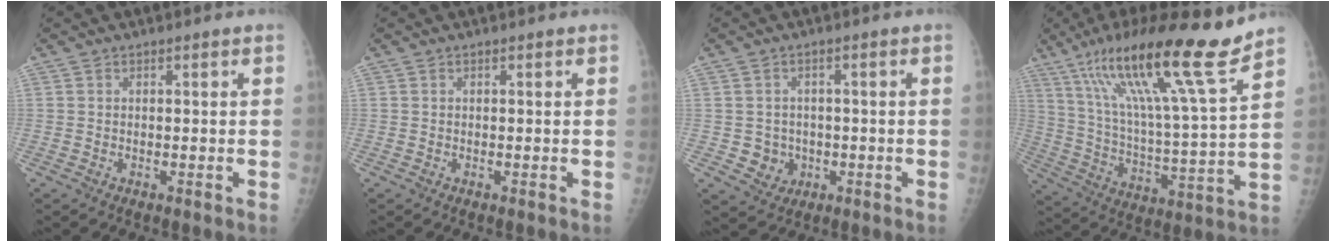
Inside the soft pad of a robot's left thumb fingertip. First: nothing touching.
{"total": 0.0}
{"total": 4.5, "force": [-0.8, 4.2, 1.2], "torque": [0.004, 0.007, -0.004]}
{"total": 22.7, "force": [15.5, 1.4, 16.6], "torque": [-0.266, -0.056, 0.269]}